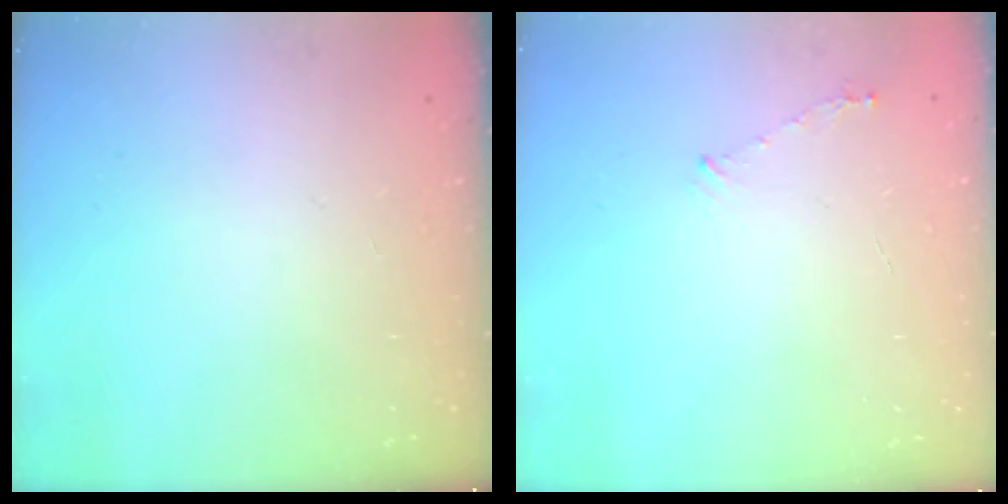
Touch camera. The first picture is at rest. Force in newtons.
{"total": 3.7, "press": 3.6, "slide": 0.4}